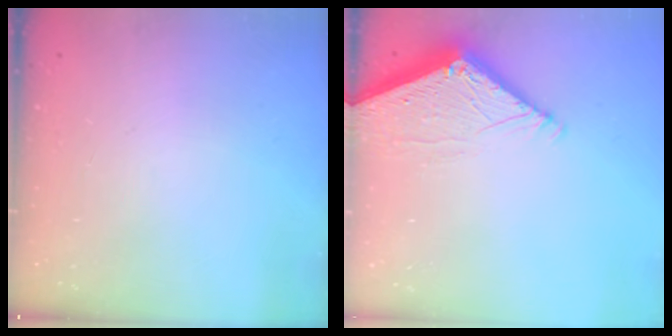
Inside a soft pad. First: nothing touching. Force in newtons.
{"total": 7.2, "press": 7.2, "slide": 0.3}